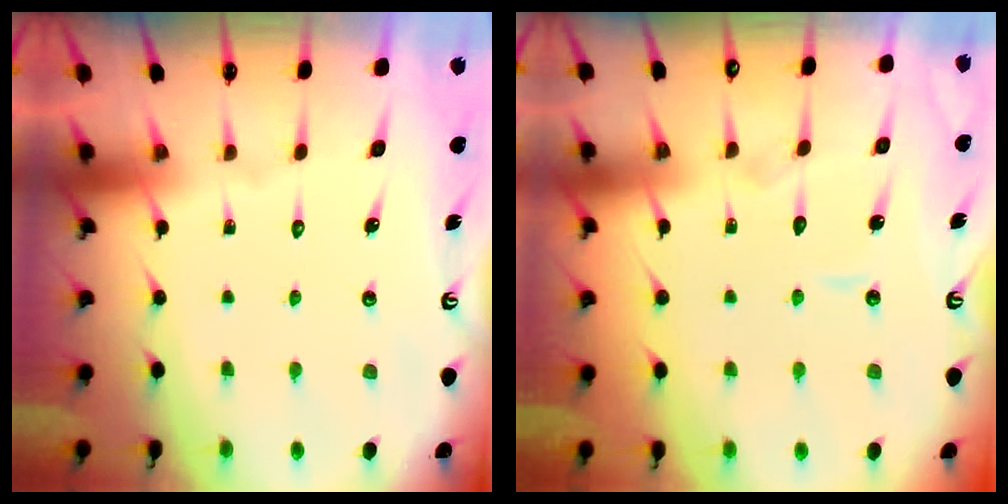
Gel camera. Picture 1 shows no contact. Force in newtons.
{"total": 3.4, "press": 3.4, "slide": 0.2}